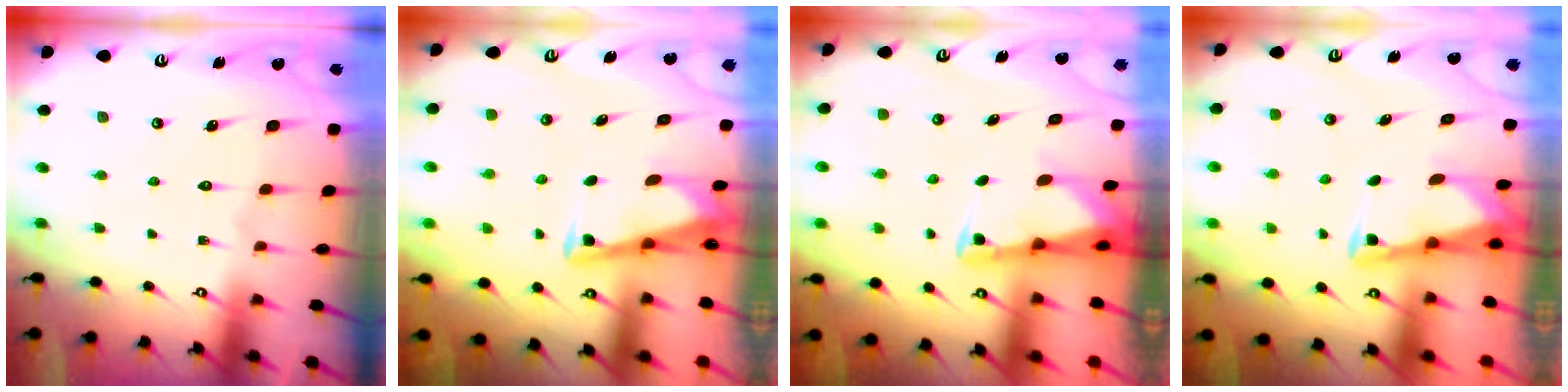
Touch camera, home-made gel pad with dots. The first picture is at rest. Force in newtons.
{"total": 3.3, "press": 3.3, "slide": 0.4}
{"total": 2.3, "press": 2.3, "slide": 0.3}
{"total": 3.0, "press": 2.9, "slide": 0.4}